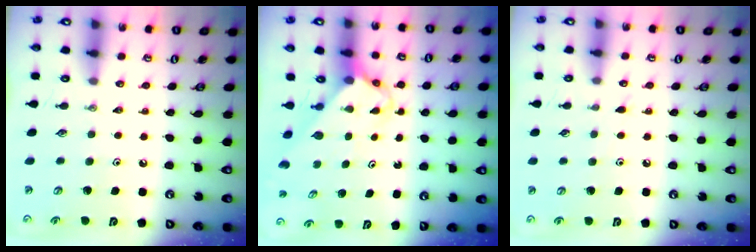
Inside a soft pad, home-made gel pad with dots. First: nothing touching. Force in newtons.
{"total": 2.9, "press": 2.9, "slide": 0.3}
{"total": 3.9, "press": 3.8, "slide": 0.5}